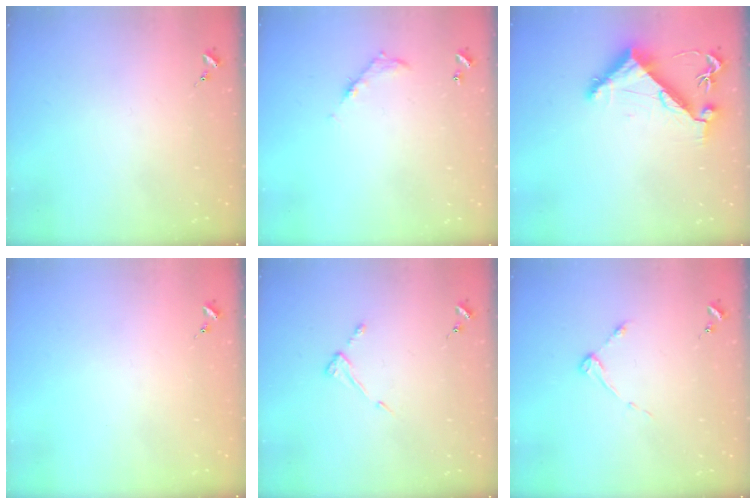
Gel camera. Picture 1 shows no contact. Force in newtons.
{"total": 5.3, "press": 5.3, "slide": 0.4}
{"total": 7.1, "press": 7.1, "slide": 1.1}
{"total": 0.0}
{"total": 4.4, "press": 4.3, "slide": 0.7}
{"total": 3.7, "press": 3.7, "slide": 0.5}